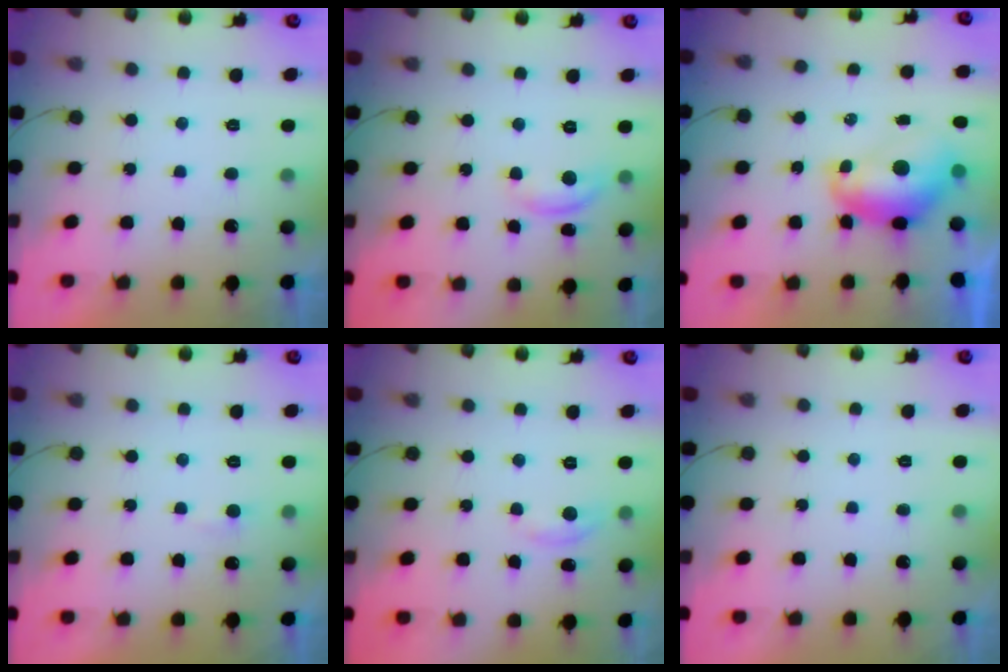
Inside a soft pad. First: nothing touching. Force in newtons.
{"total": 7.2, "press": 7.2, "slide": 0.3}
{"total": 8.3, "press": 8.2, "slide": 0.9}
{"total": 3.6, "press": 3.6, "slide": 0.4}
{"total": 3.3, "press": 3.3, "slide": 0.5}
{"total": 0.0}